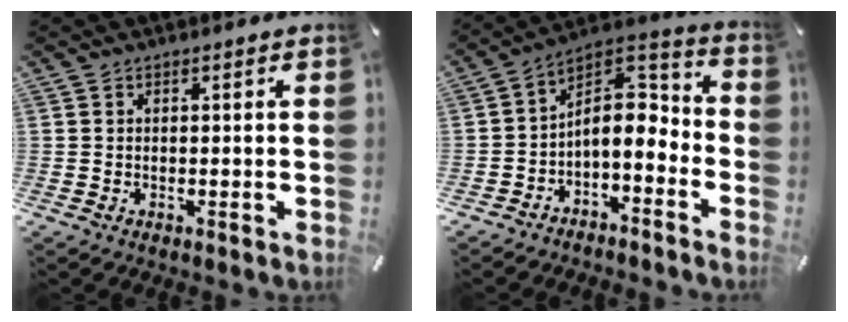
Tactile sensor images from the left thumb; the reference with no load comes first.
{"total": 9.1, "force": [-1.2, 6.6, 6.2], "torque": [-0.068, -0.006, -0.021]}